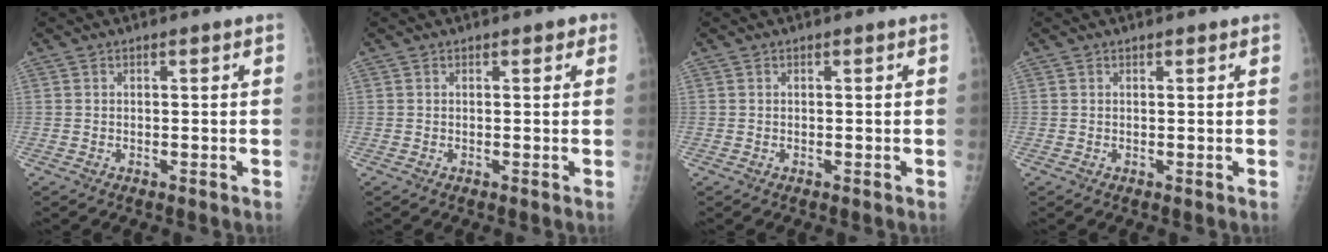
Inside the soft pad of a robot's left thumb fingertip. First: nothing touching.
{"total": 1.4, "force": [0.7, 0.8, 0.8], "torque": [0.002, 0.001, 0.004]}
{"total": 0.0}
{"total": 0.6, "force": [0.5, 0.2, 0.3], "torque": [-0.005, -0.001, 0.005]}